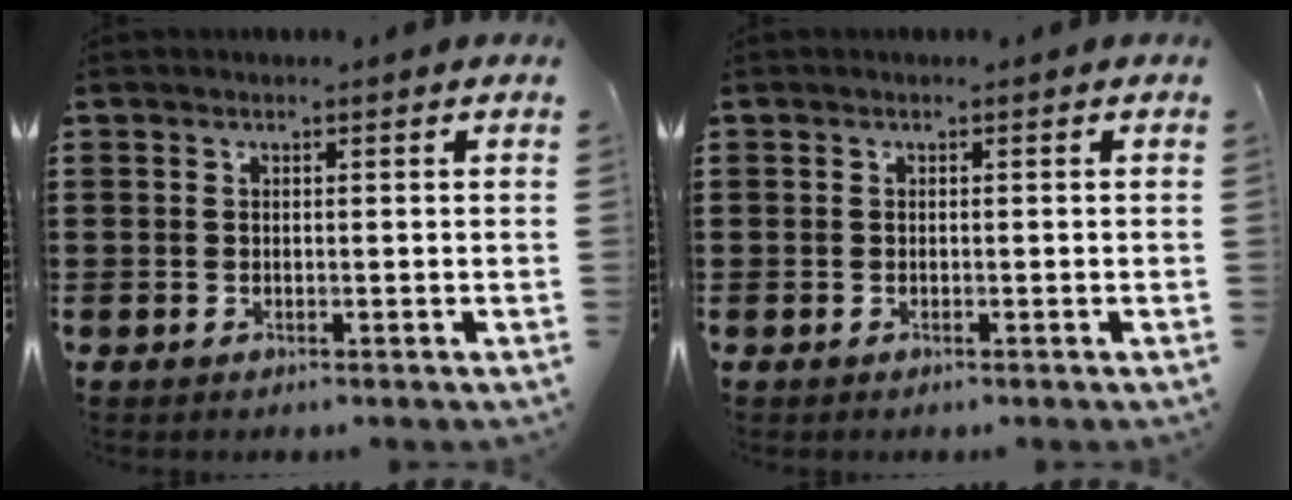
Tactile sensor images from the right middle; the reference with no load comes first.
{"total": 0.0}